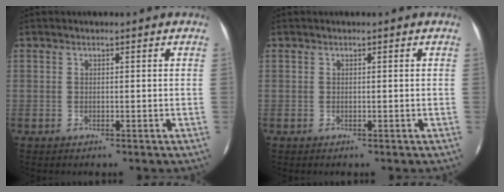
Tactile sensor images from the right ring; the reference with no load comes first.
{"total": 0.0}